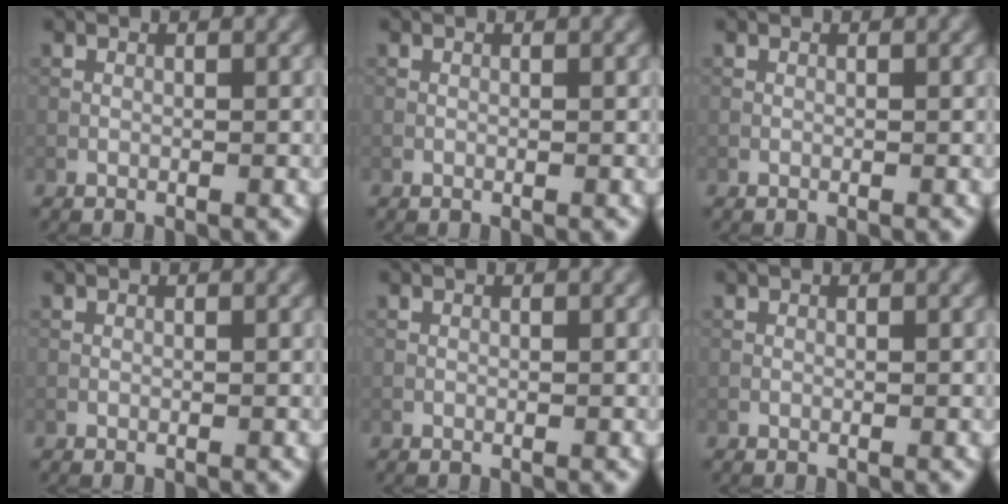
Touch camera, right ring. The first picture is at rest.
{"total": 0.0}
{"total": 0.0}
{"total": 0.0}
{"total": 0.0}
{"total": 0.0}